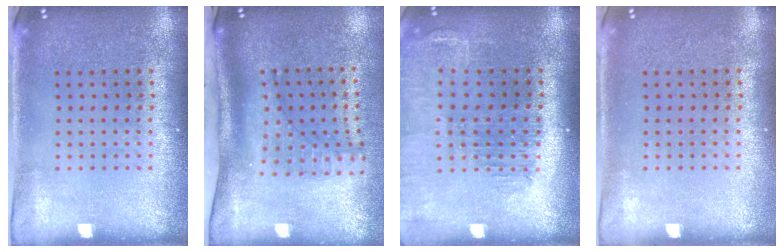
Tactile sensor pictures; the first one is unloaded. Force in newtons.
{"total": 2.1, "press": 1.5, "slide": 1.5}
{"total": 1.5, "press": 1.5, "slide": 0.0}
{"total": 0.0}